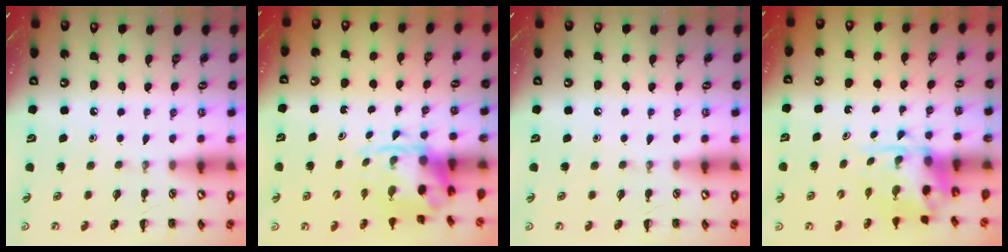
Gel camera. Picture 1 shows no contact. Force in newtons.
{"total": 3.6, "press": 3.5, "slide": 0.8}
{"total": 0.0}
{"total": 4.3, "press": 4.3, "slide": 0.5}